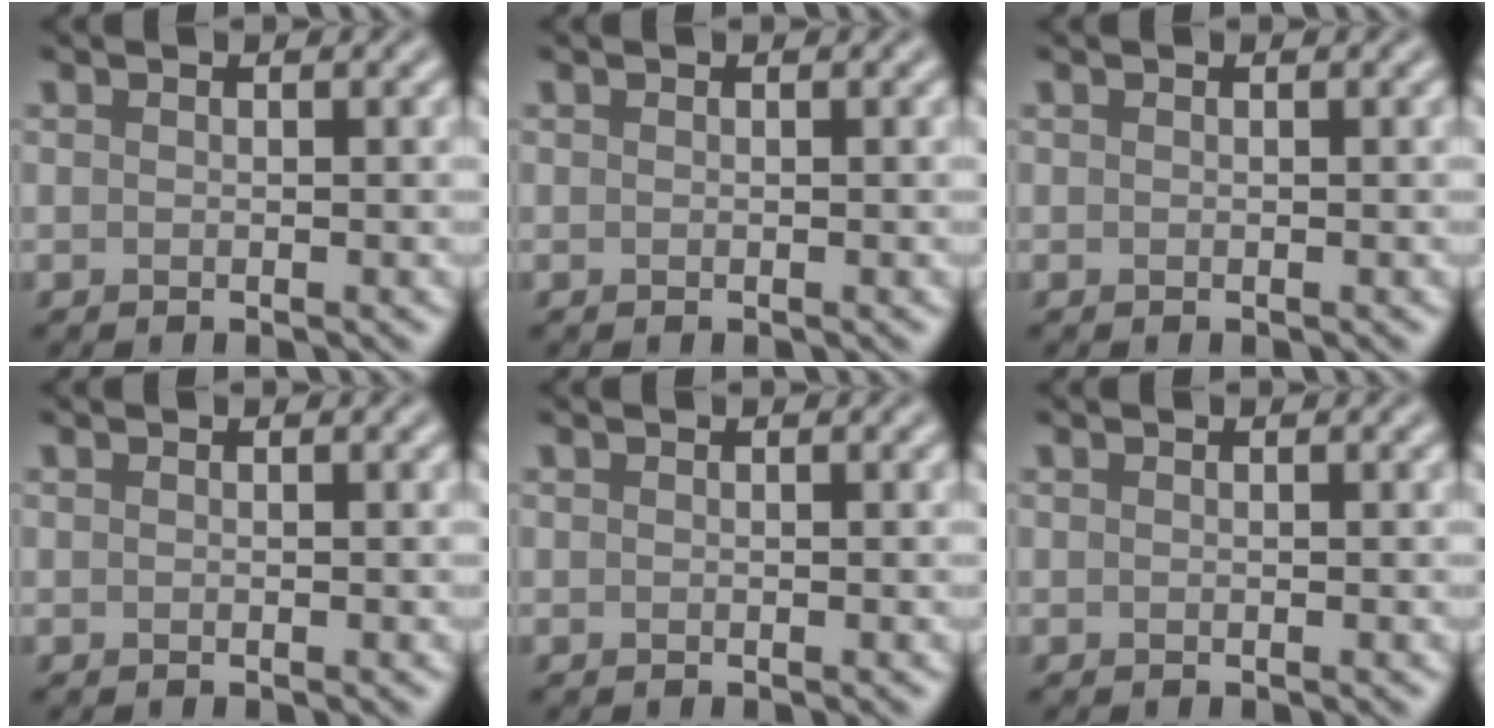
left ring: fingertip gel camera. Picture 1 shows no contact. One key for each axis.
{"total": 0.0}
{"total": 0.0}
{"total": 0.0}
{"total": 0.0}
{"total": 0.0}